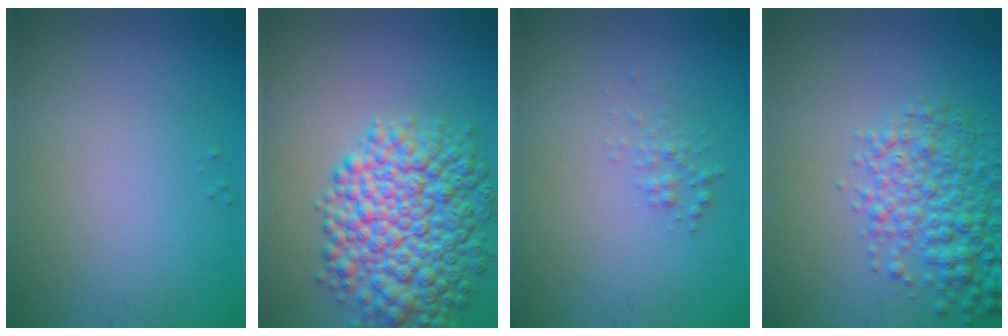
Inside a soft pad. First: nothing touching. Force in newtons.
{"total": 9.2, "press": 9.2, "slide": 0.1}
{"total": 1.0, "press": 1.0, "slide": 0.0}
{"total": 5.3, "press": 5.3, "slide": 0.1}